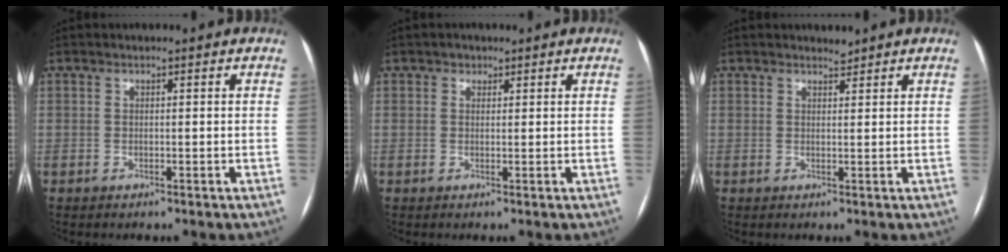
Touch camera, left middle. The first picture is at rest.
{"total": 1.1, "force": [0.6, 0.9, 0.2], "torque": [0.002, -0.004, 0.006]}
{"total": 1.0, "force": [1.0, 0.1, -0.1], "torque": [-0.007, -0.005, 0.017]}